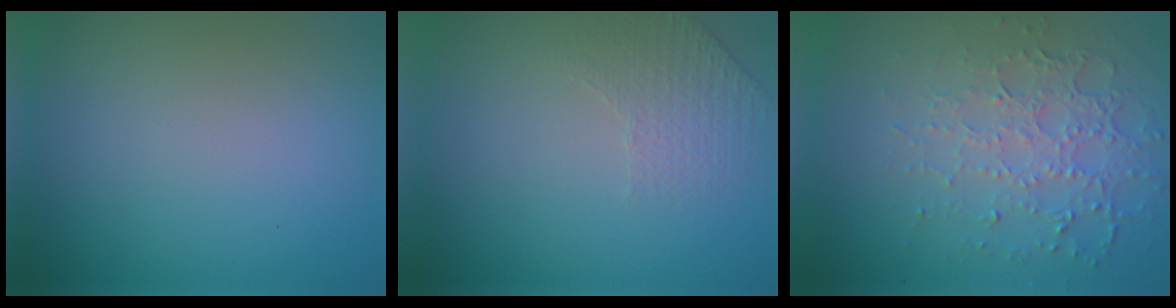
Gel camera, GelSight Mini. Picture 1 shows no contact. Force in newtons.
{"total": 1.5, "press": 1.0, "slide": 1.1}
{"total": 4.9, "press": 3.4, "slide": 3.5}